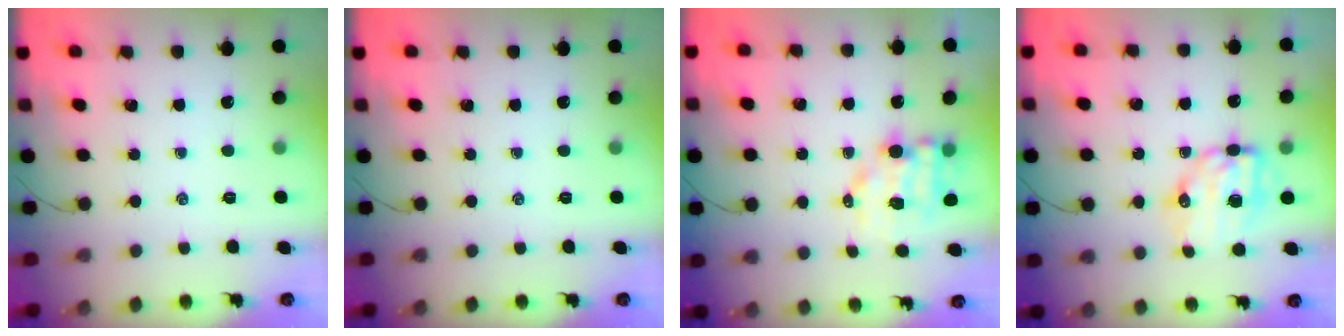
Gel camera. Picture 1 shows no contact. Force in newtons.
{"total": 0.0}
{"total": 7.7, "press": 7.6, "slide": 1.0}
{"total": 8.7, "press": 8.5, "slide": 1.8}